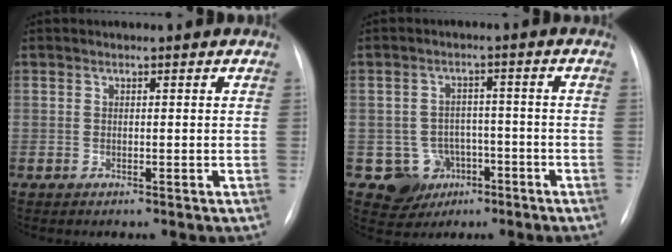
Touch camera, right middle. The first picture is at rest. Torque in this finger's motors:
{"motor_torque": [0.08, -0.06, 0.00, -0.01]}